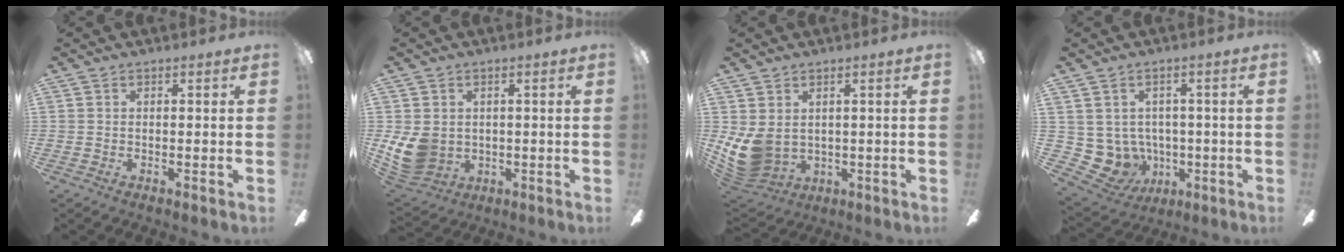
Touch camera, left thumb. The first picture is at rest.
{"total": 9.0, "force": [-1.1, 7.5, 4.8], "torque": [-0.115, -0.001, -0.019]}
{"total": 8.5, "force": [-0.4, 6.6, 5.3], "torque": [-0.141, -0.009, -0.003]}
{"total": 6.9, "force": [0.2, 6.7, 1.6], "torque": [-0.078, -0.009, 0.014]}